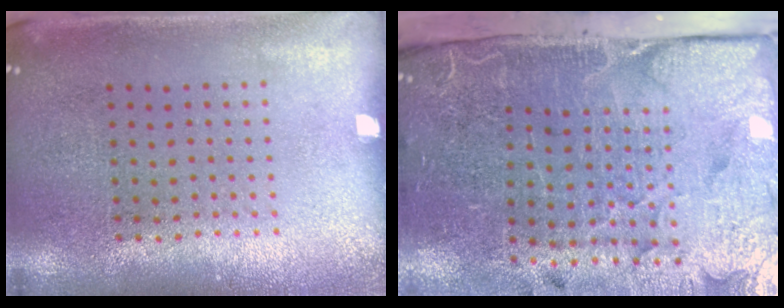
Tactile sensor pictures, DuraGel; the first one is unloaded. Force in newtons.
{"total": 5.2, "press": 4.0, "slide": 3.3}